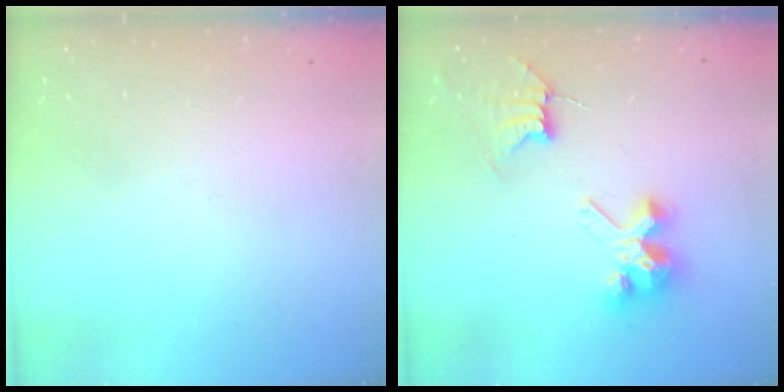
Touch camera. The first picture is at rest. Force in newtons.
{"total": 8.2, "press": 8.2, "slide": 0.7}